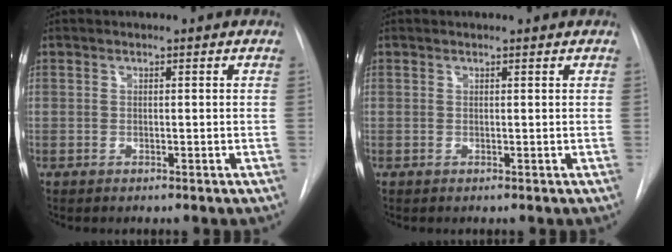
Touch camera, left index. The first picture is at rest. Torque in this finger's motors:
{"motor_torque": [-0.31, -0.33, -0.45, -0.05]}